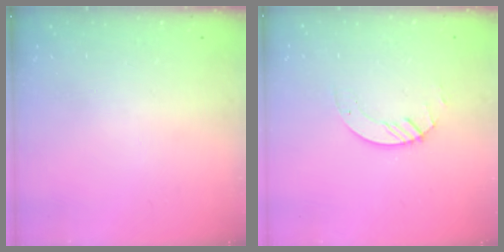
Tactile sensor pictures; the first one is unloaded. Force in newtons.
{"total": 2.6, "press": 2.6, "slide": 0.3}